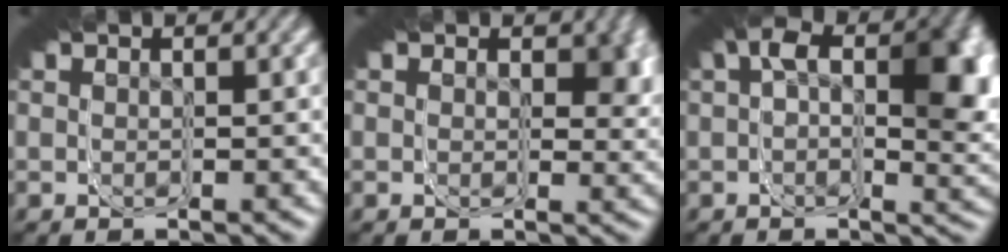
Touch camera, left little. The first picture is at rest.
{"total": 3.9, "force": [0.7, 2.8, 2.6], "torque": [-0.031, -0.011, 0.014]}
{"total": 6.0, "force": [-0.4, 2.9, 5.2], "torque": [-0.056, 0.005, -0.008]}